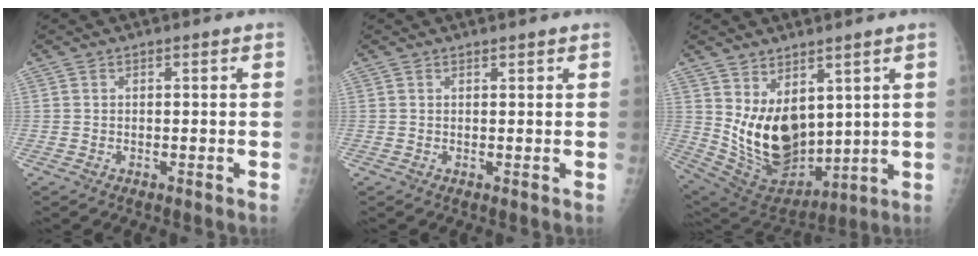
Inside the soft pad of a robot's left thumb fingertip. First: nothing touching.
{"total": 0.7, "force": [0.6, 0.2, 0.2], "torque": [-0.004, -0.003, 0.009]}
{"total": 14.3, "force": [3.6, 9.0, 10.5], "torque": [-0.146, -0.045, 0.101]}